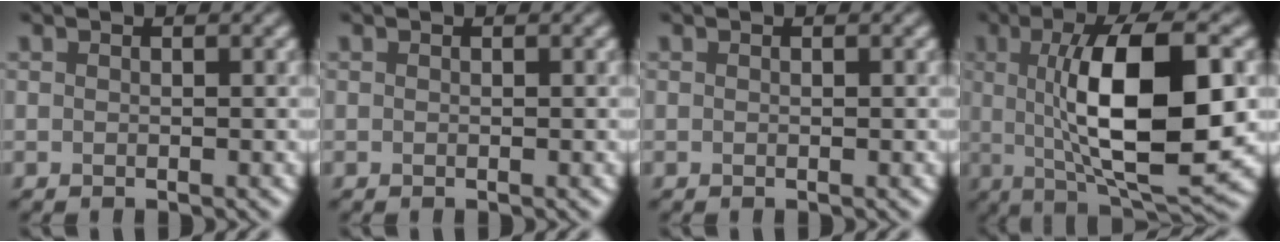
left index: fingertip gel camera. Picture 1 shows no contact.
{"total": 0.0}
{"total": 0.0}
{"total": 11.6, "force": [0.6, 3.6, 11.1], "torque": [-0.165, 0.002, 0.010]}